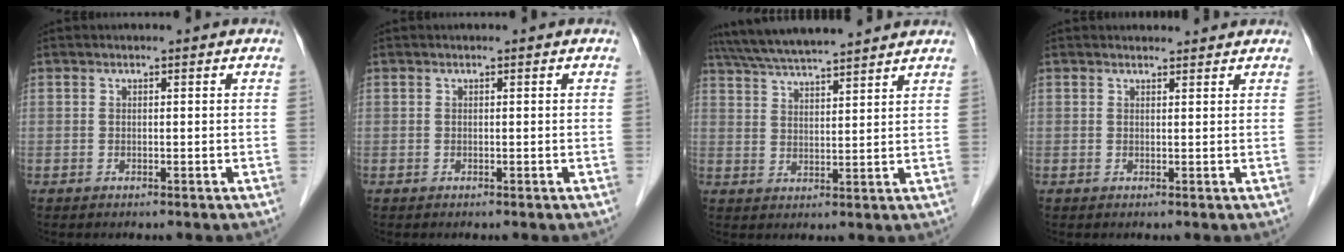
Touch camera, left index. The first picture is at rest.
{"total": 0.0}
{"total": 15.9, "force": [14.3, 0.7, 6.9], "torque": [-0.130, 0.039, 0.218]}
{"total": 2.8, "force": [2.7, 0.7, 0.2], "torque": [-0.008, 0.011, 0.032]}